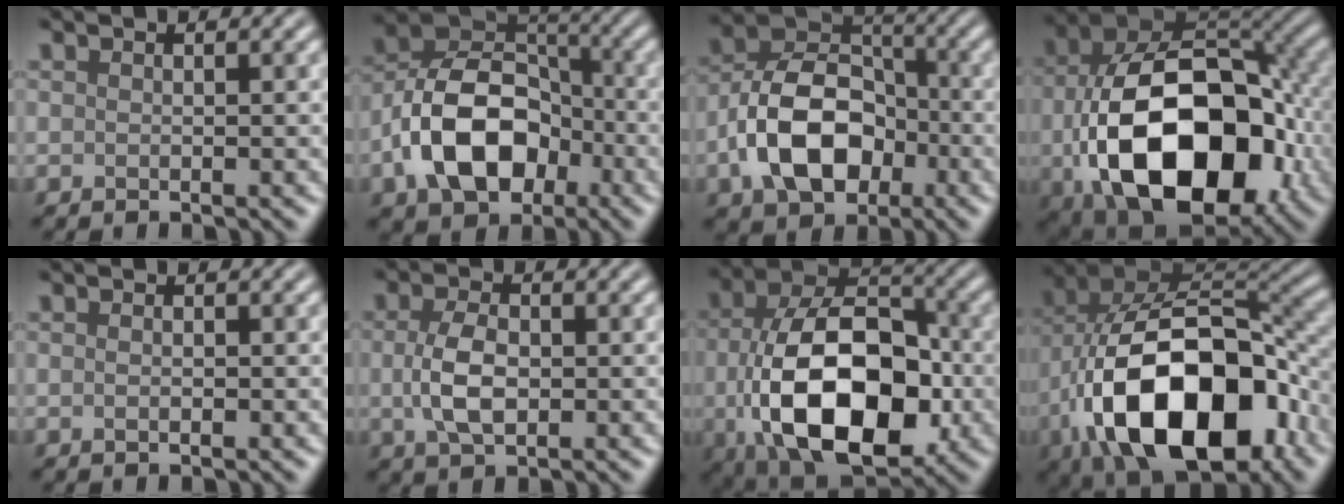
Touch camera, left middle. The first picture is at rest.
{"total": 10.2, "force": [-3.3, 6.9, 6.7], "torque": [-0.124, 0.014, -0.071]}
{"total": 9.3, "force": [-2.6, 6.4, 6.2], "torque": [-0.117, 0.015, -0.057]}
{"total": 17.6, "force": [-3.7, 11.2, 13.0], "torque": [-0.236, -0.032, -0.053]}
{"total": 0.8, "force": [0.1, 0.5, 0.7], "torque": [-0.003, 0.000, -0.005]}
{"total": 3.8, "force": [-0.1, 2.3, 3.1], "torque": [-0.069, 0.001, -0.001]}
{"total": 14.5, "force": [-2.7, 8.9, 11.2], "torque": [-0.193, -0.019, -0.046]}
{"total": 16.4, "force": [-5.5, 9.5, 12.3], "torque": [-0.209, -0.018, -0.087]}